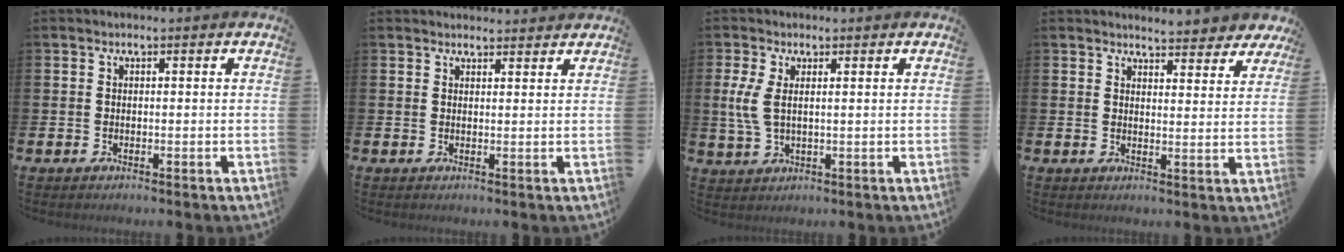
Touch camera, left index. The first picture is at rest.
{"total": 1.9, "force": [1.9, 0.3, -0.1], "torque": [0.011, -0.011, 0.032]}
{"total": 3.8, "force": [1.8, 1.6, 3.0], "torque": [-0.061, 0.002, 0.030]}
{"total": 4.5, "force": [4.4, 0.7, 0.3], "torque": [-0.007, -0.028, 0.078]}